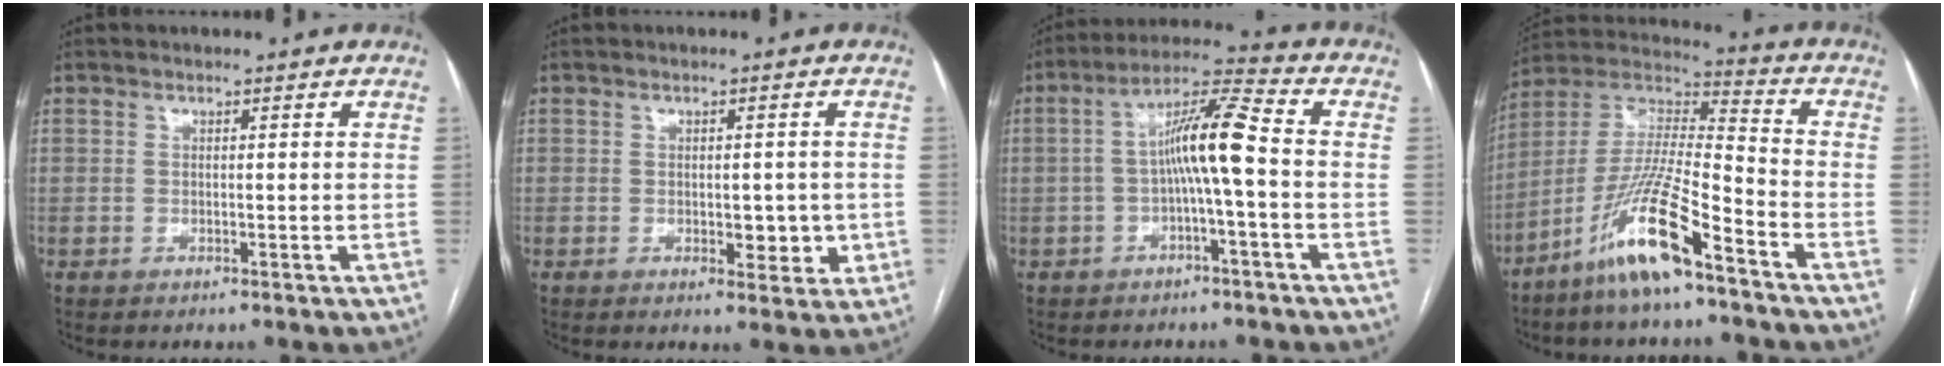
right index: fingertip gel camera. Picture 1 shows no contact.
{"total": 4.1, "force": [-0.6, 2.3, 3.3], "torque": [-0.035, 0.001, -0.001]}
{"total": 8.7, "force": [-1.0, 0.3, 8.6], "torque": [-0.156, 0.028, -0.022]}
{"total": 14.4, "force": [-8.9, 0.8, 11.2], "torque": [-0.232, -0.010, -0.174]}